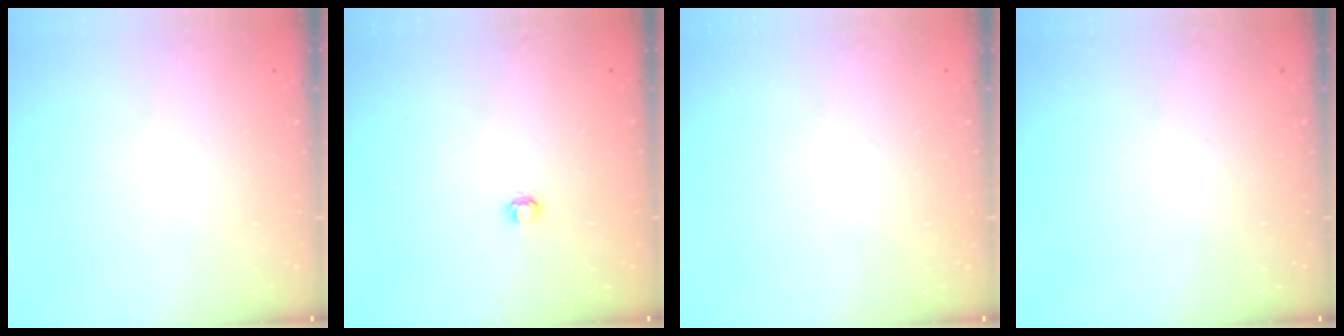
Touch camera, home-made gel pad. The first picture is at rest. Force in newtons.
{"total": 3.6, "press": 3.6, "slide": 0.3}
{"total": 0.0}
{"total": 0.0}